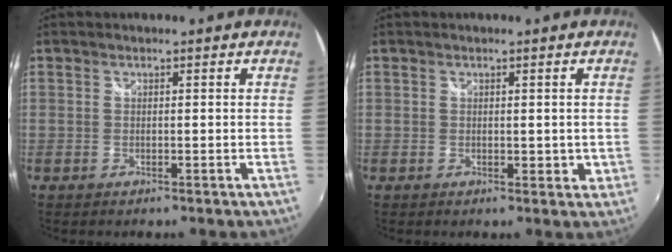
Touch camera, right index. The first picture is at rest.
{"total": 2.0, "force": [0.0, 1.3, 1.5], "torque": [-0.017, -0.002, 0.003]}